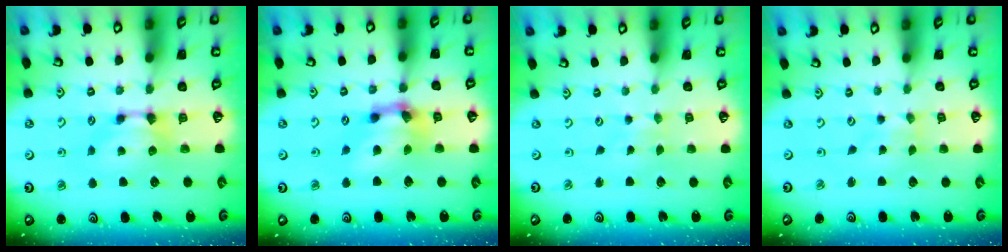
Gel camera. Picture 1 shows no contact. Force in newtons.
{"total": 5.5, "press": 4.9, "slide": 2.5}
{"total": 4.6, "press": 4.6, "slide": 0.0}
{"total": 4.1, "press": 4.0, "slide": 0.6}